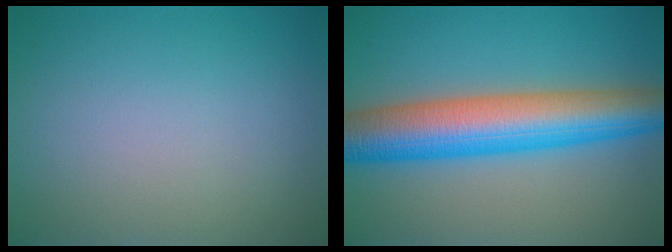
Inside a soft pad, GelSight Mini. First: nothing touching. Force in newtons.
{"total": 9.9, "press": 9.9, "slide": 0.3}